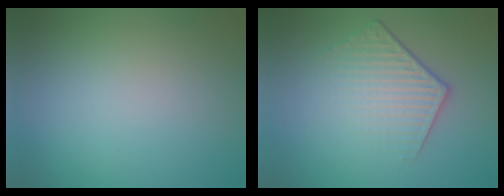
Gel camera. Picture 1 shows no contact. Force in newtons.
{"total": 4.2, "press": 2.9, "slide": 3.1}